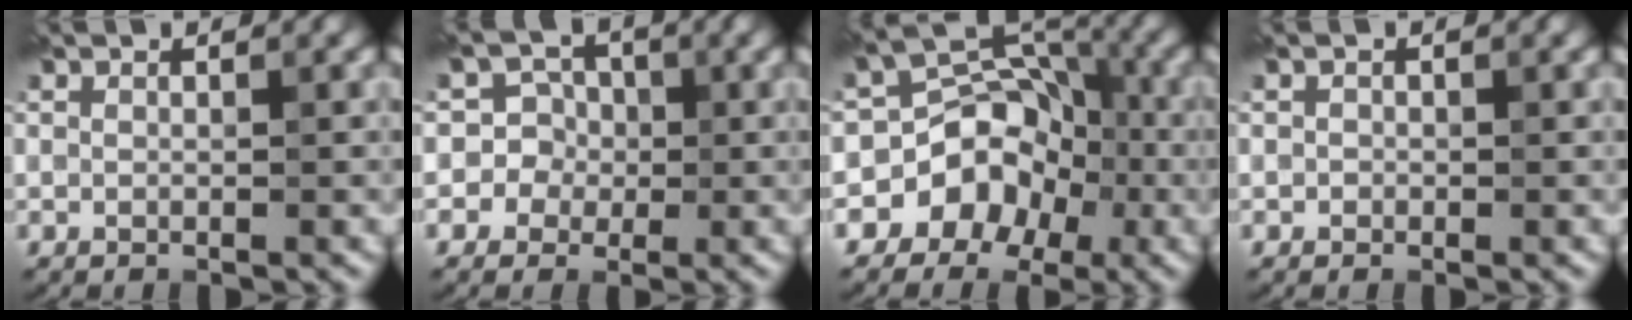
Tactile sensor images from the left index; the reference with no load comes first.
{"total": 4.4, "force": [-0.4, 4.3, 0.2], "torque": [0.016, 0.035, -0.039]}
{"total": 5.7, "force": [-2.4, 4.7, 2.3], "torque": [0.007, 0.027, -0.050]}
{"total": 0.5, "force": [-0.2, 0.5, -0.1], "torque": [0.005, 0.004, -0.005]}